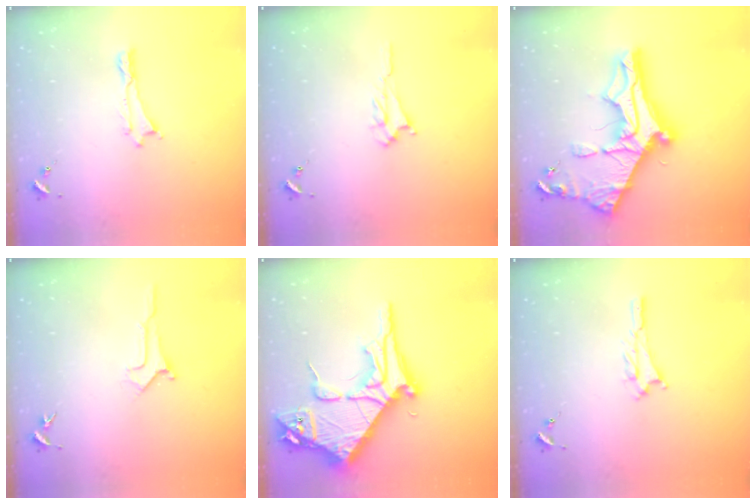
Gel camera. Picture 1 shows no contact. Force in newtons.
{"total": 2.5, "press": 2.5, "slide": 0.3}
{"total": 12.4, "press": 12.3, "slide": 1.4}
{"total": 1.0, "press": 1.0, "slide": 0.0}
{"total": 14.6, "press": 14.5, "slide": 1.5}
{"total": 1.5, "press": 1.5, "slide": 0.3}